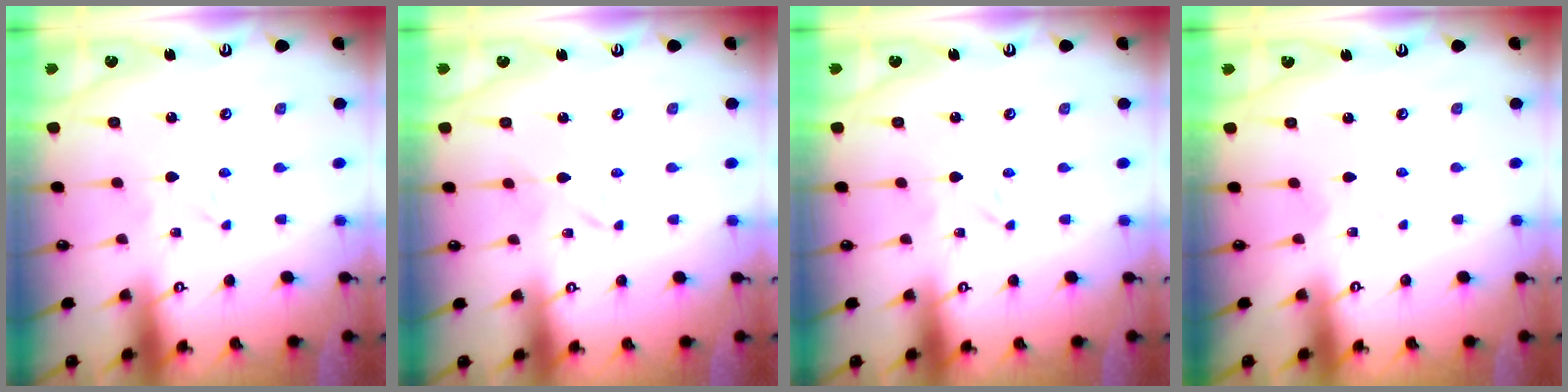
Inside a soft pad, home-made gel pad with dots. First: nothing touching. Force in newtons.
{"total": 1.8, "press": 1.7, "slide": 0.2}
{"total": 0.0}
{"total": 1.9, "press": 1.8, "slide": 0.3}